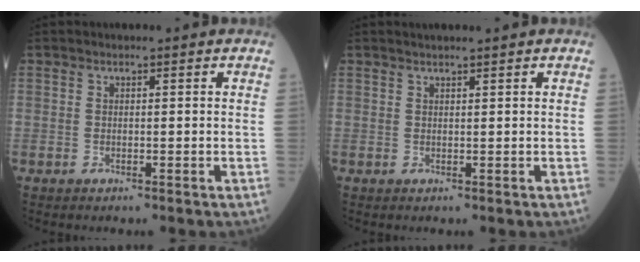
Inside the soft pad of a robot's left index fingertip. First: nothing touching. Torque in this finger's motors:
{"motor_torque": [0.09, -0.04, 0.03, 0.01]}